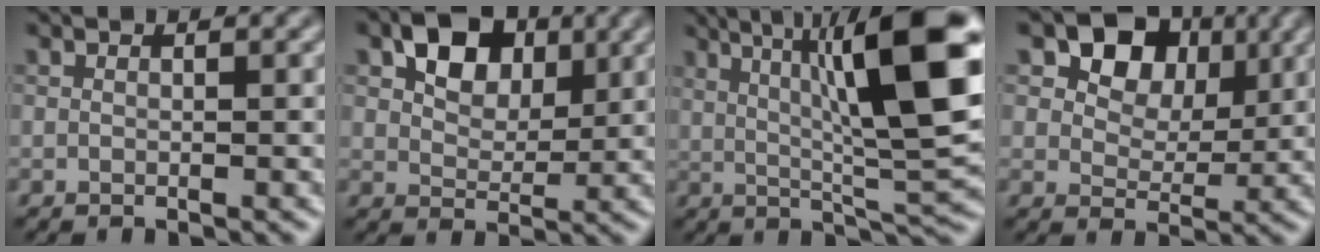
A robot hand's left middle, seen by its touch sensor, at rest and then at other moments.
{"total": 4.8, "force": [1.9, 3.3, 3.0], "torque": [-0.050, 0.005, 0.030]}
{"total": 11.7, "force": [2.9, 2.4, 11.1], "torque": [-0.174, 0.013, 0.055]}
{"total": 6.0, "force": [2.6, 4.4, 3.2], "torque": [-0.062, 0.002, 0.040]}